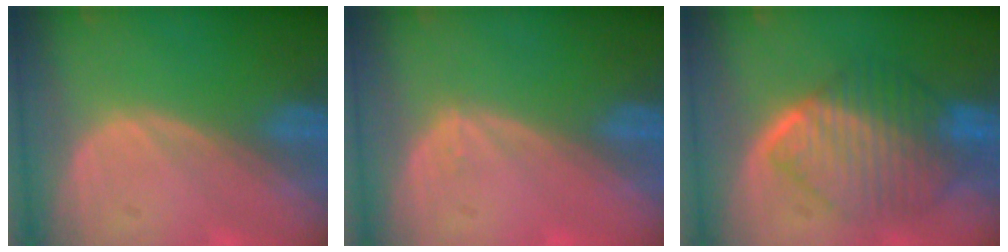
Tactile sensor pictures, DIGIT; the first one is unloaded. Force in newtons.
{"total": 0.6, "press": 0.4, "slide": 0.5}
{"total": 9.5, "press": 9.5, "slide": 0.7}